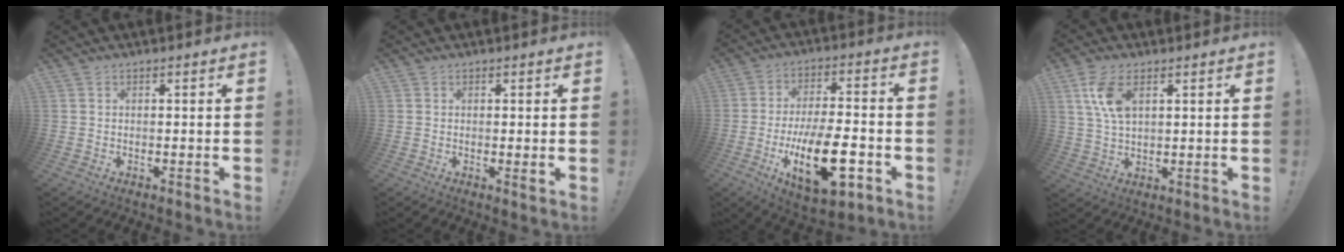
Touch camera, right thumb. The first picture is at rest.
{"total": 1.4, "force": [0.5, 0.1, 1.3], "torque": [-0.008, -0.007, 0.005]}
{"total": 21.2, "force": [-6.9, 9.1, 17.9], "torque": [-0.298, 0.026, -0.103]}
{"total": 8.9, "force": [3.7, 4.4, 6.8], "torque": [-0.136, -0.007, 0.068]}